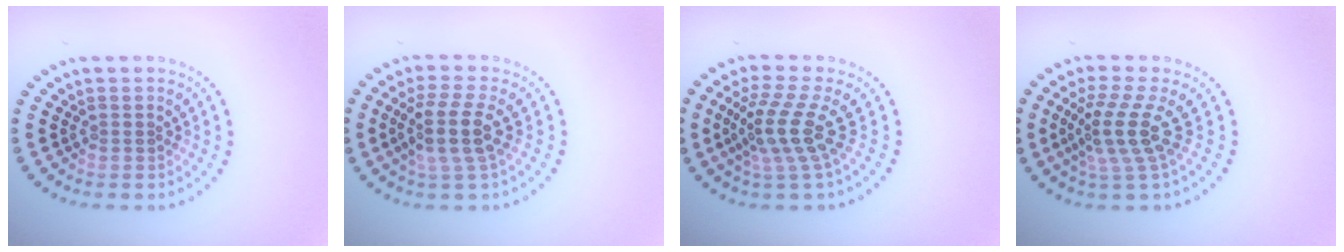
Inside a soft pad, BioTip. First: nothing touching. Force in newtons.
{"total": 3.8, "press": 3.1, "slide": 2.2}
{"total": 4.2, "press": 3.0, "slide": 2.9}
{"total": 3.9, "press": 2.7, "slide": 2.9}